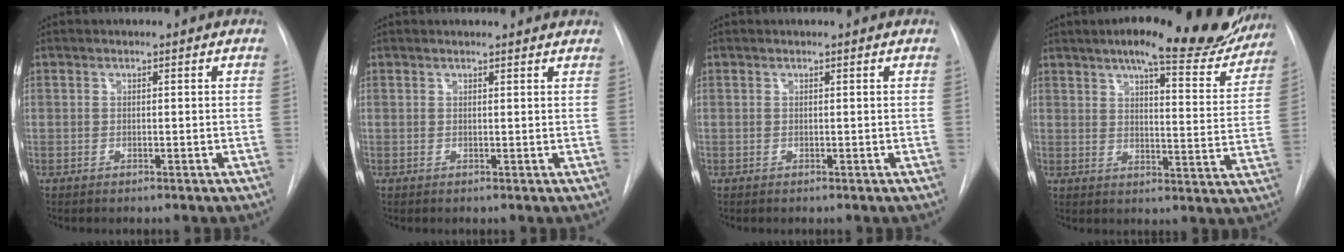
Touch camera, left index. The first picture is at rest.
{"total": 4.3, "force": [4.2, 0.6, 0.9], "torque": [-0.006, 0.007, 0.031]}
{"total": 0.0}
{"total": 18.7, "force": [15.3, 3.9, 10.0], "torque": [-0.128, -0.022, 0.184]}